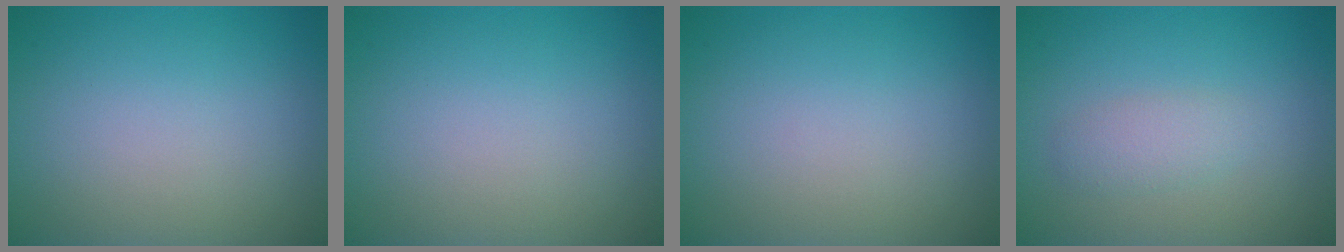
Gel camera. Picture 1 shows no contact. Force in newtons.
{"total": 0.0}
{"total": 0.0}
{"total": 1.7, "press": 1.7, "slide": 0.1}